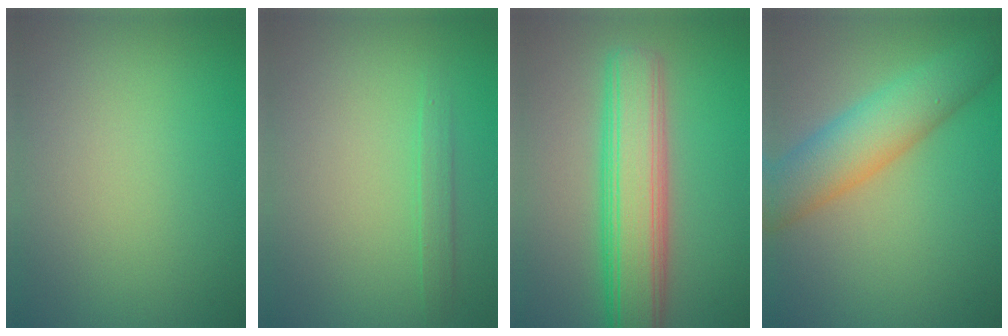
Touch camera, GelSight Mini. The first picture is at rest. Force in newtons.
{"total": 1.3, "press": 1.3, "slide": 0.2}
{"total": 7.6, "press": 7.6, "slide": 0.2}
{"total": 6.7, "press": 6.7, "slide": 0.4}